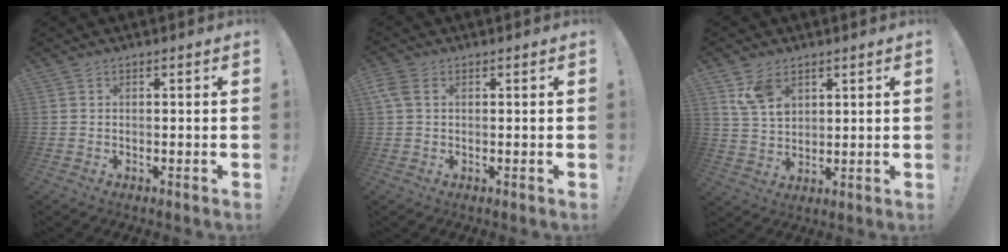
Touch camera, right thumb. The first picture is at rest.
{"total": 3.7, "force": [1.2, 2.4, 2.6], "torque": [-0.065, 0.007, 0.025]}
{"total": 8.2, "force": [4.8, 5.2, 4.1], "torque": [-0.075, -0.014, 0.094]}